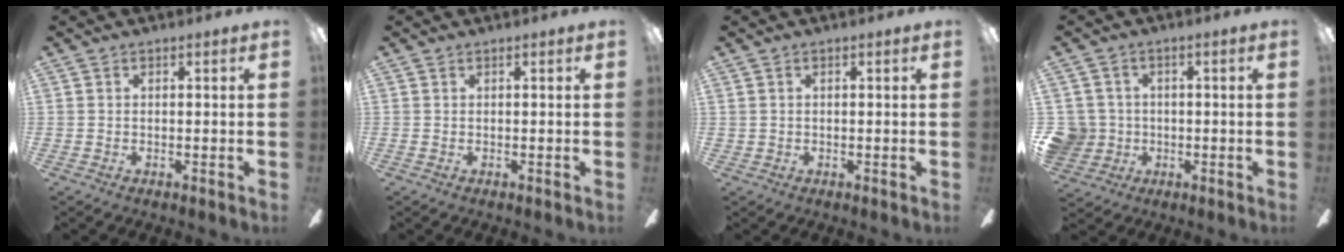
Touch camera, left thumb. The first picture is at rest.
{"total": 0.0}
{"total": 0.7, "force": [0.1, 0.6, 0.1], "torque": [-0.002, 0.006, 0.000]}
{"total": 6.9, "force": [-0.5, 6.7, 1.6], "torque": [-0.063, 0.012, -0.006]}